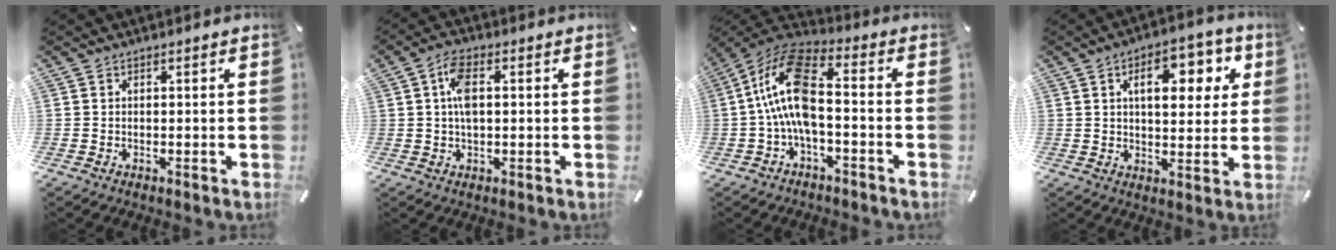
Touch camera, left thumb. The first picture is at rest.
{"total": 6.1, "force": [0.8, 3.0, 5.3], "torque": [-0.105, 0.006, 0.010]}
{"total": 13.4, "force": [-1.2, 5.9, 11.9], "torque": [-0.257, -0.007, -0.026]}
{"total": 12.2, "force": [4.9, 6.4, 9.2], "torque": [-0.119, -0.011, 0.075]}